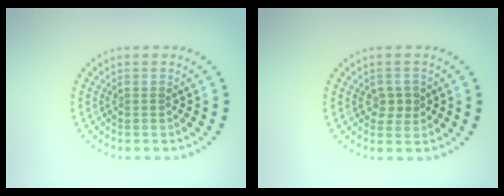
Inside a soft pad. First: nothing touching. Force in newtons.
{"total": 1.9, "press": 1.8, "slide": 0.3}